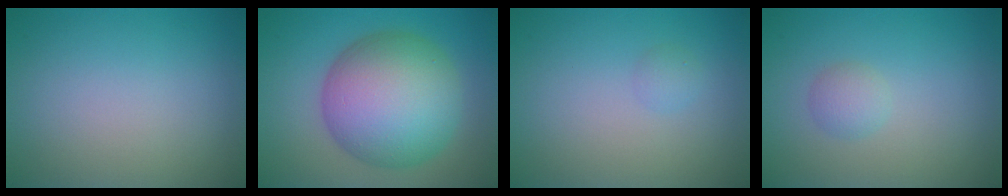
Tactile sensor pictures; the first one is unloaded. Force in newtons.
{"total": 12.2, "press": 12.2, "slide": 0.3}
{"total": 0.9, "press": 0.9, "slide": 0.0}
{"total": 1.4, "press": 1.4, "slide": 0.1}